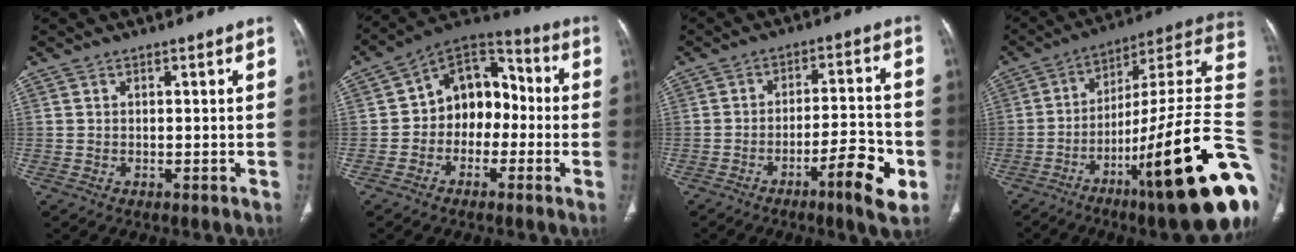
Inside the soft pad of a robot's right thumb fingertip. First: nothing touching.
{"total": 12.5, "force": [-1.5, 9.4, 8.1], "torque": [-0.069, 0.048, -0.044]}
{"total": 10.6, "force": [-4.8, 2.1, 9.2], "torque": [-0.131, 0.026, -0.071]}
{"total": 31.6, "force": [-8.9, 5.7, 29.8], "torque": [-0.349, 0.058, -0.139]}